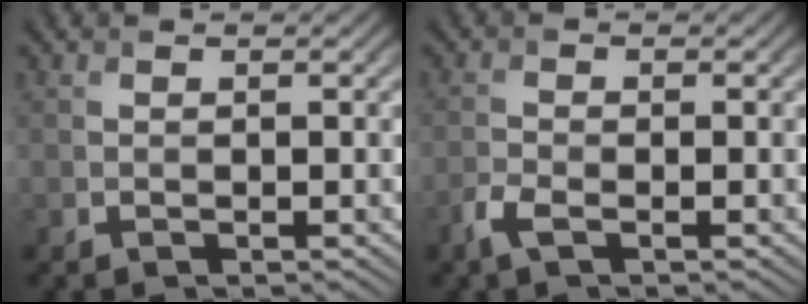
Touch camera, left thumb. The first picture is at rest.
{"total": 2.4, "force": [-1.5, 0.9, 1.7], "torque": [-0.046, -0.003, -0.037]}